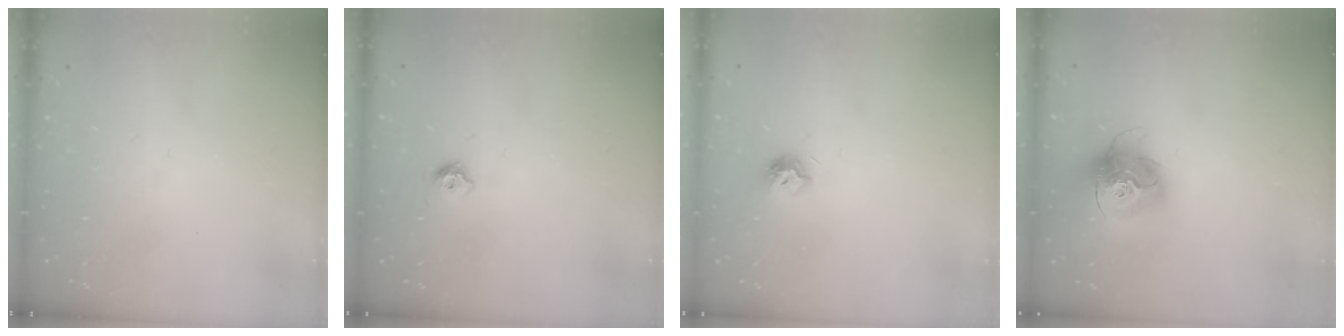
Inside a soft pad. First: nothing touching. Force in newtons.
{"total": 5.6, "press": 5.5, "slide": 1.0}
{"total": 7.1, "press": 7.1, "slide": 0.2}
{"total": 16.1, "press": 16.0, "slide": 1.5}